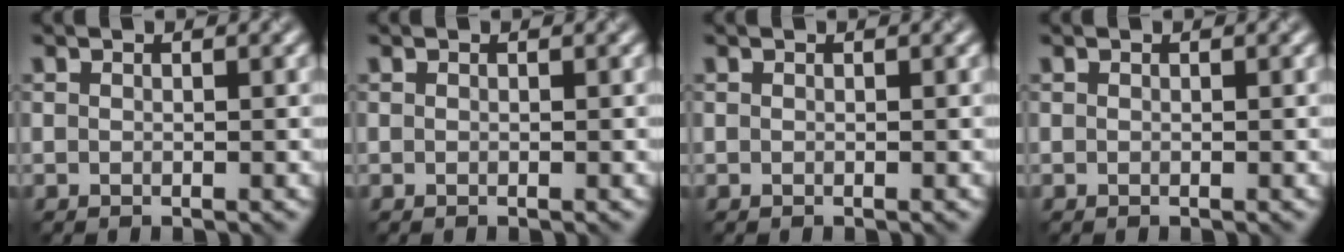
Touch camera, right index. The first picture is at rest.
{"total": 0.0}
{"total": 0.0}
{"total": 0.0}